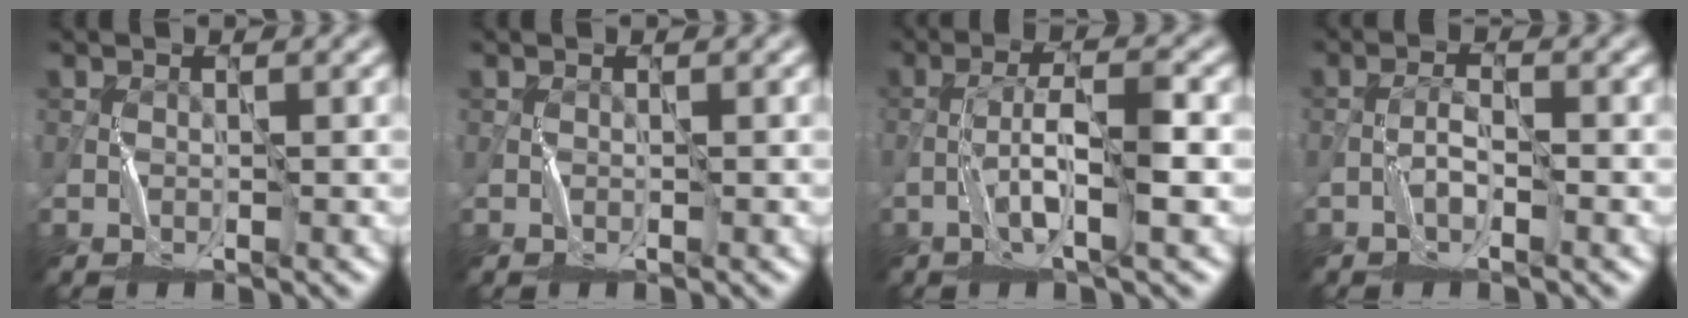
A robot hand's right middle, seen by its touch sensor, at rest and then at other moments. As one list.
[{"total": 0.0}, {"total": 3.9, "force": [-1.5, 0.1, 3.6], "torque": [-0.074, 0.012, -0.032]}, {"total": 0.9, "force": [-0.8, -0.4, 0.2], "torque": [-0.007, 0.005, -0.018]}]